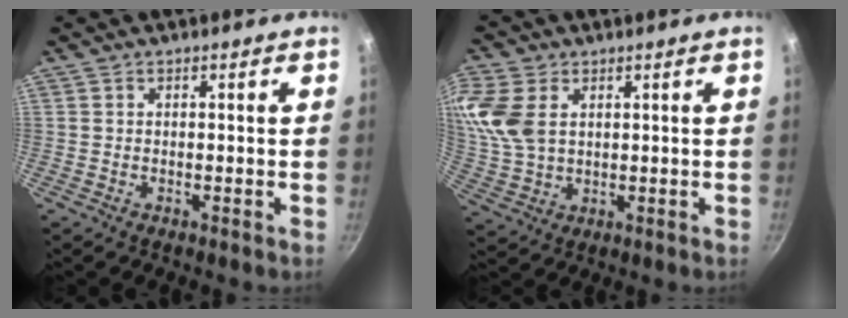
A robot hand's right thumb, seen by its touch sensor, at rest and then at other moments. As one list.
[{"total": 9.5, "force": [2.7, 6.4, 6.4], "torque": [-0.134, -0.007, 0.059]}]